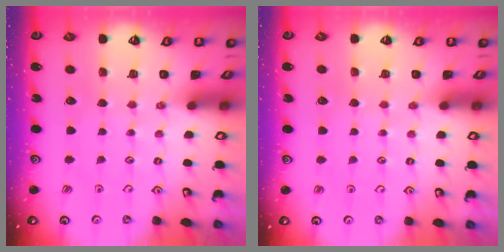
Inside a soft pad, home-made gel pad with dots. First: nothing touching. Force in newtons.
{"total": 0.8, "press": 0.8, "slide": 0.1}